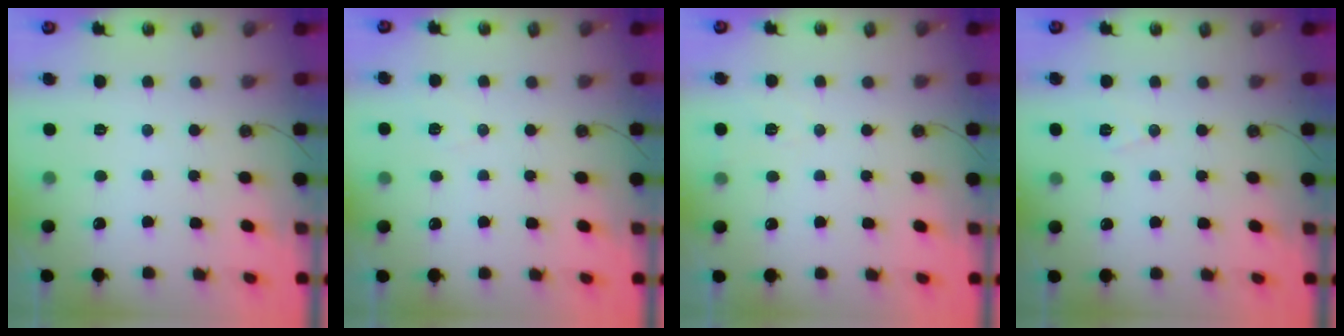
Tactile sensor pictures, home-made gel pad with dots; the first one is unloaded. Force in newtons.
{"total": 5.6, "press": 5.2, "slide": 2.1}
{"total": 6.7, "press": 5.1, "slide": 4.4}
{"total": 6.8, "press": 5.1, "slide": 4.5}